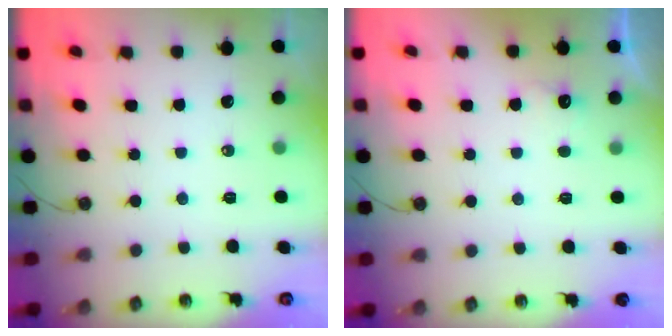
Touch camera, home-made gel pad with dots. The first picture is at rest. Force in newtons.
{"total": 7.3, "press": 7.2, "slide": 1.3}